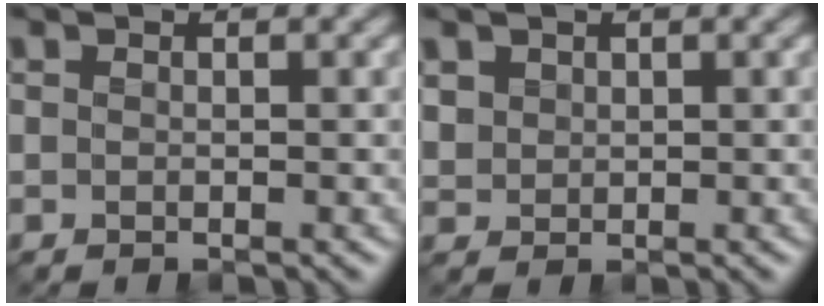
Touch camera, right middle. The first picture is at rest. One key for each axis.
{"total": 1.5, "fx": 0.8, "fy": 1.2, "fz": 0.4, "tx": -0.011, "ty": -0.002, "tz": 0.021}